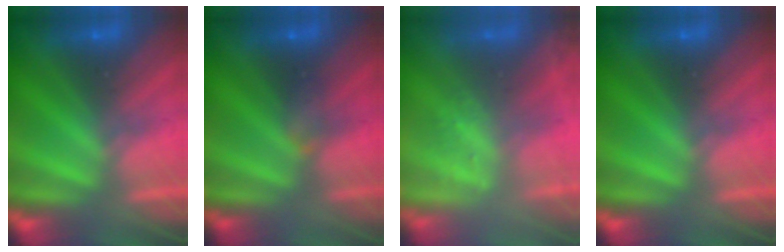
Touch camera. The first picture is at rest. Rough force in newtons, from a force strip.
{"total": 2.2}
{"total": 2.4}
{"total": 0.0}